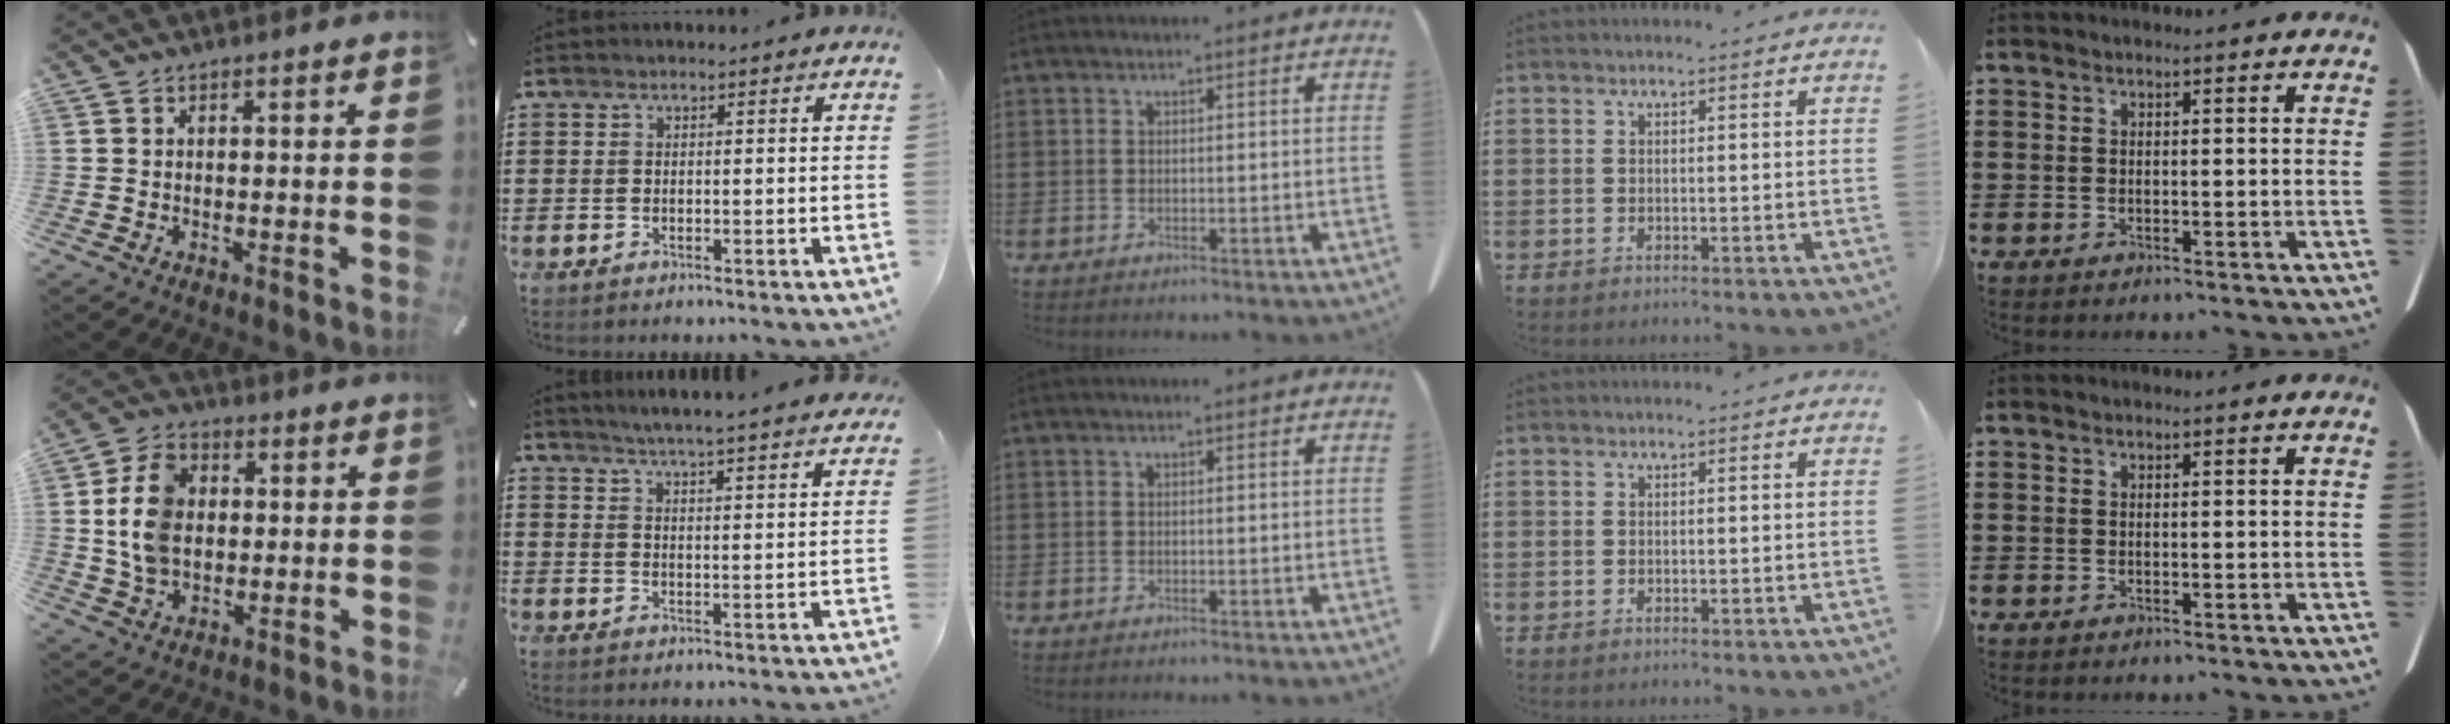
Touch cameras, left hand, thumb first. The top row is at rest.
{"thumb": {"total": 11.7, "force": [0.9, 9.0, 7.3], "torque": [-0.160, 0.012, 0.016]}, "index": {"total": 4.2, "force": [4.0, -1.0, 0.5], "torque": [-0.026, -0.028, 0.069]}}